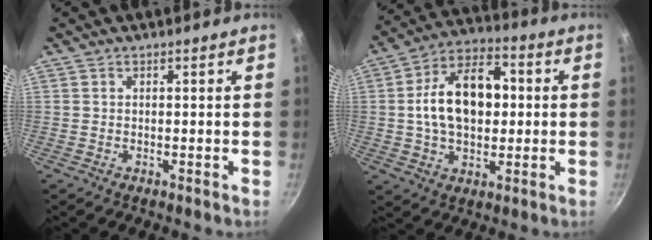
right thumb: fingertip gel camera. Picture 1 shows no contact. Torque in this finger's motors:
{"motor_torque": [1.71, 2.46, 1.28, -0.67, 0.15]}